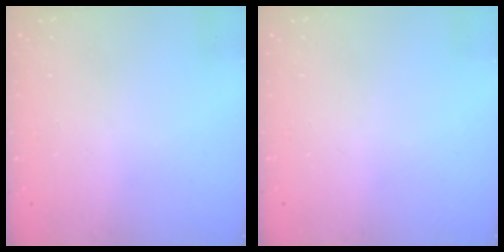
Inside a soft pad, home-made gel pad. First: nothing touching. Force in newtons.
{"total": 0.0}